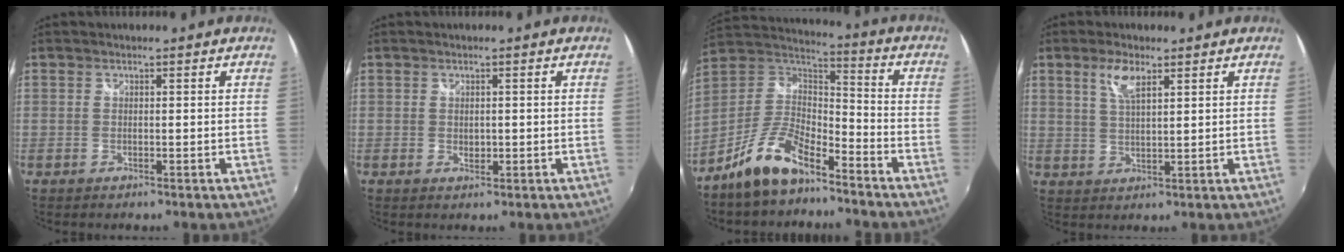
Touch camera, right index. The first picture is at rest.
{"total": 1.3, "force": [0.0, 1.0, 0.8], "torque": [-0.010, -0.002, 0.001]}
{"total": 13.4, "force": [-9.1, 5.1, 8.4], "torque": [-0.188, 0.006, -0.173]}
{"total": 4.8, "force": [2.7, 1.5, 3.7], "torque": [-0.071, 0.004, 0.053]}